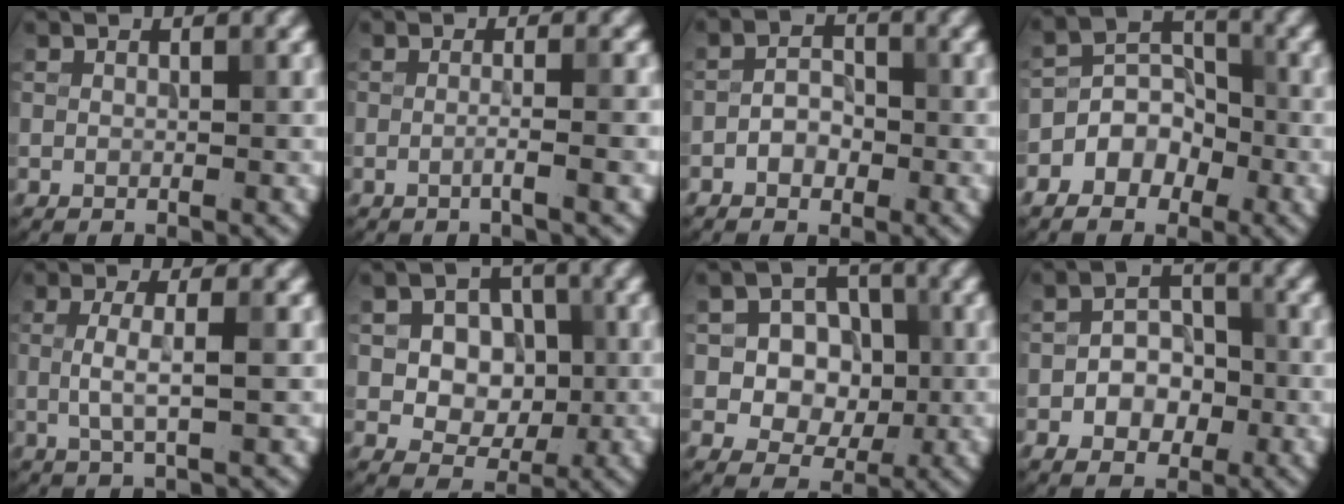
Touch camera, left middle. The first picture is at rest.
{"total": 2.6, "force": [-0.5, 0.6, 2.4], "torque": [-0.029, 0.002, -0.018]}
{"total": 2.2, "force": [-1.0, 1.5, 1.3], "torque": [-0.021, 0.006, -0.021]}
{"total": 5.1, "force": [-2.7, 3.8, 1.9], "torque": [0.000, 0.011, -0.065]}
{"total": 3.0, "force": [0.0, 0.7, 2.9], "torque": [-0.058, -0.001, 0.000]}
{"total": 6.6, "force": [0.8, 5.5, 3.6], "torque": [-0.046, 0.017, 0.002]}
{"total": 6.8, "force": [0.2, 5.9, 3.4], "torque": [-0.035, 0.019, -0.019]}
{"total": 3.9, "force": [-1.2, 2.9, 2.3], "torque": [-0.028, 0.002, -0.023]}